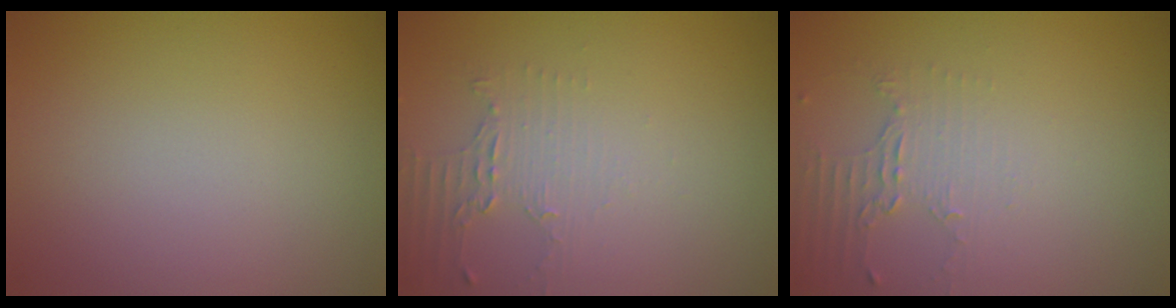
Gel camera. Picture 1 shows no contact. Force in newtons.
{"total": 2.2, "press": 1.5, "slide": 1.5}
{"total": 1.9, "press": 1.4, "slide": 1.3}